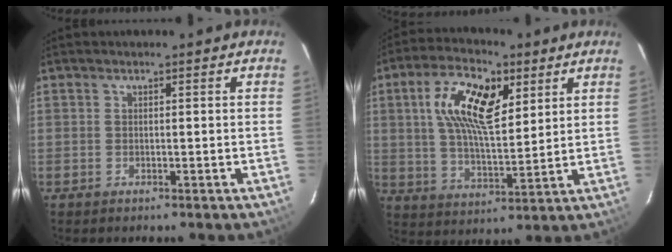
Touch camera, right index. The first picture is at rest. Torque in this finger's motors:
{"motor_torque": [0.45, 0.27, 0.74, 0.21]}